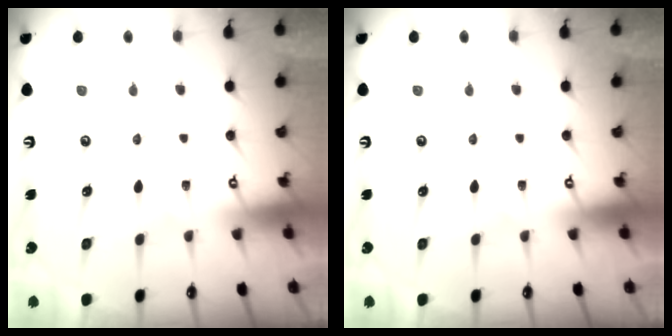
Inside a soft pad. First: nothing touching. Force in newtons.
{"total": 0.0}